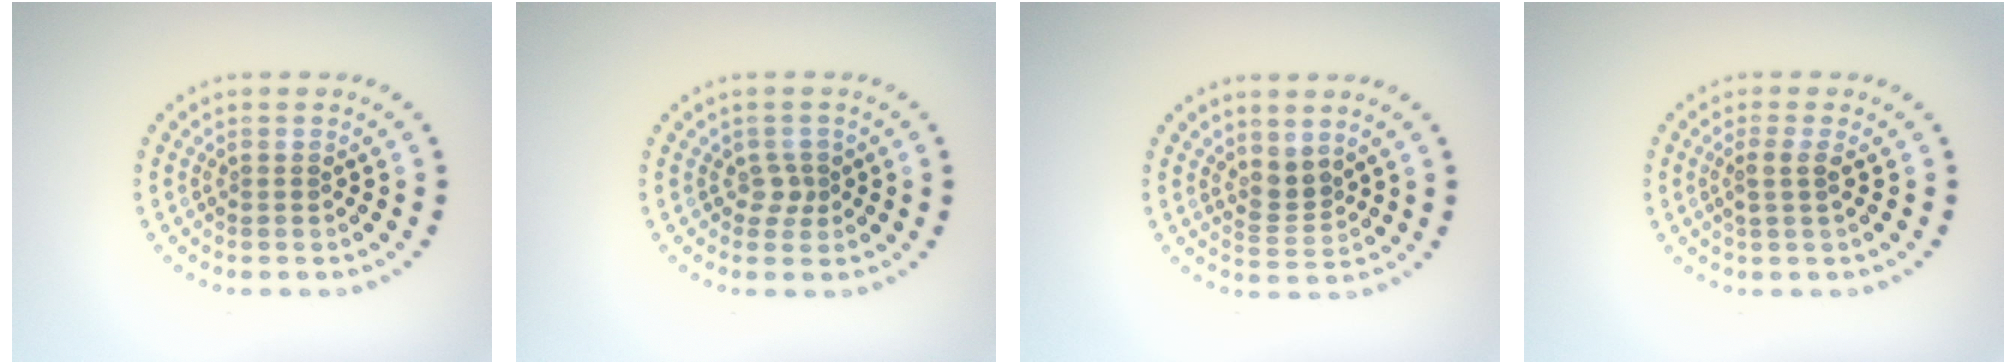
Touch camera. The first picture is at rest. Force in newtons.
{"total": 1.4, "press": 1.2, "slide": 0.8}
{"total": 2.3, "press": 1.6, "slide": 1.5}
{"total": 1.5, "press": 1.2, "slide": 0.8}